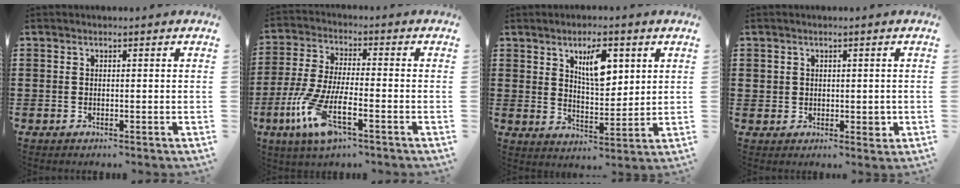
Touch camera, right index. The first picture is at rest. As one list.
[{"total": 9.5, "force": [-5.1, 2.2, 7.7], "torque": [-0.195, -0.021, -0.104]}, {"total": 7.1, "force": [3.1, 3.1, 5.5], "torque": [-0.086, -0.002, 0.046]}, {"total": 2.1, "force": [0.6, 1.8, 0.9], "torque": [-0.022, 0.009, 0.010]}]